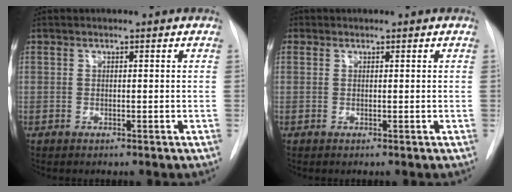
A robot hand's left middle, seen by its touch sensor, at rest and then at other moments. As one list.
[{"total": 0.6, "force": [0.3, 0.5, 0.1], "torque": [0.002, 0.002, 0.003]}]